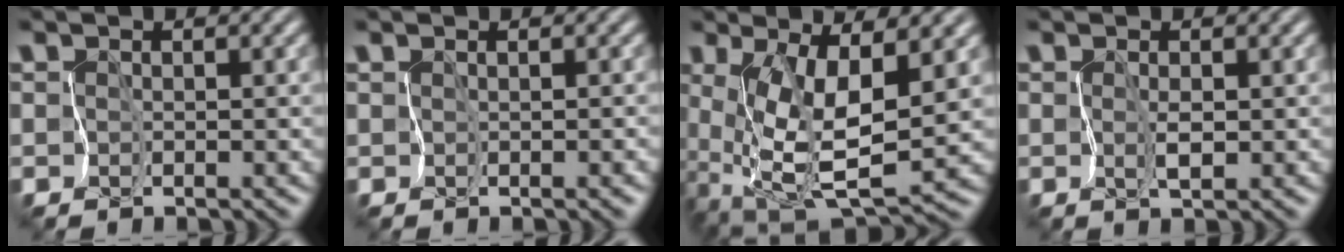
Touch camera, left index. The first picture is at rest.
{"total": 0.7, "force": [-0.3, 0.1, 0.6], "torque": [-0.007, -0.004, 0.002]}
{"total": 7.5, "force": [0.7, 2.6, 7.0], "torque": [-0.143, -0.020, 0.018]}
{"total": 1.3, "force": [-0.2, 0.5, 1.2], "torque": [-0.023, -0.003, 0.000]}